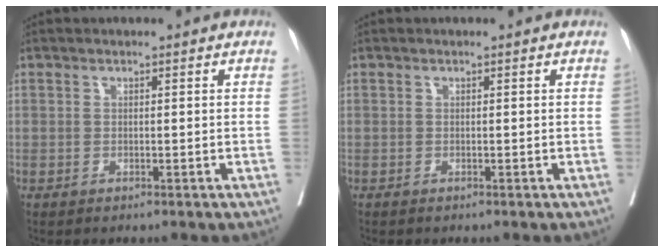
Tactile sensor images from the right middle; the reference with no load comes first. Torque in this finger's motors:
{"motor_torque": [0.07, 0.04, 0.00, 0.00]}